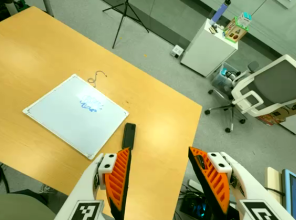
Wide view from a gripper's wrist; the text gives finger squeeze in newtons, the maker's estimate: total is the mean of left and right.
{"total": 0.0}